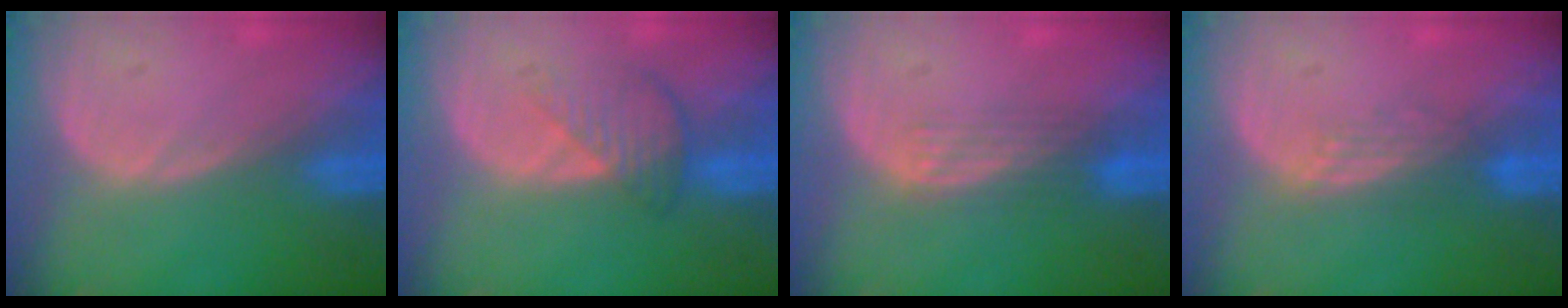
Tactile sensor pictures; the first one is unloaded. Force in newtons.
{"total": 4.3, "press": 3.8, "slide": 1.9}
{"total": 2.9, "press": 2.7, "slide": 1.1}
{"total": 2.9, "press": 2.4, "slide": 1.6}